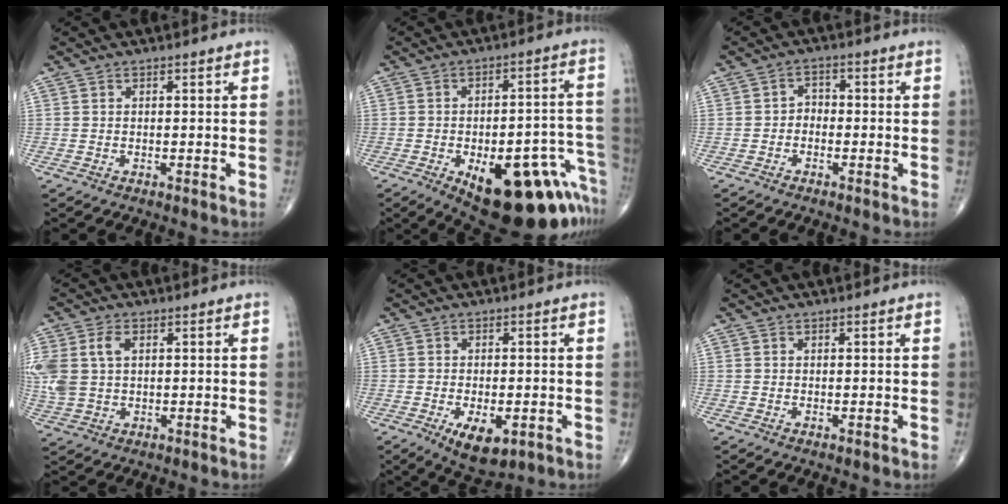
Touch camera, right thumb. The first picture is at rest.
{"total": 23.8, "force": [-11.7, 9.9, 18.1], "torque": [-0.144, 0.067, -0.144]}
{"total": 2.4, "force": [-0.9, 1.9, 1.2], "torque": [-0.001, 0.013, -0.026]}
{"total": 9.6, "force": [2.0, 6.3, 7.0], "torque": [-0.175, 0.010, 0.047]}
{"total": 7.4, "force": [-2.9, 3.5, 5.8], "torque": [-0.085, -0.004, -0.034]}
{"total": 0.0}